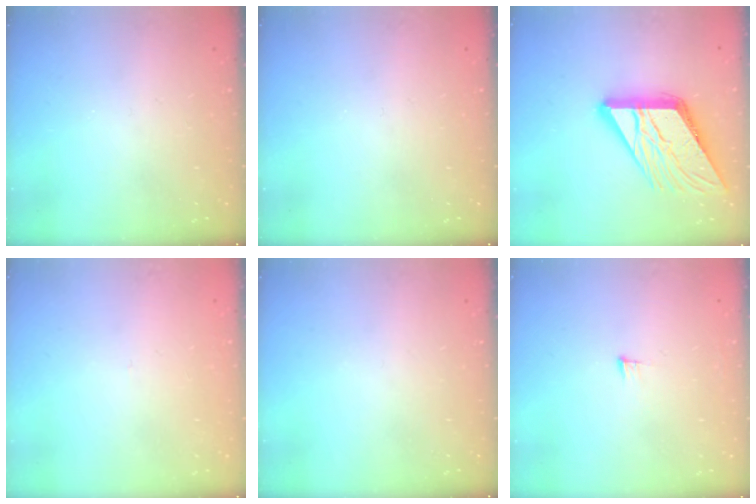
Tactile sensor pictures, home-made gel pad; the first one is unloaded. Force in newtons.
{"total": 0.0}
{"total": 20.0, "press": 19.8, "slide": 2.2}
{"total": 2.7, "press": 2.7, "slide": 0.3}
{"total": 0.0}
{"total": 5.2, "press": 5.0, "slide": 1.3}